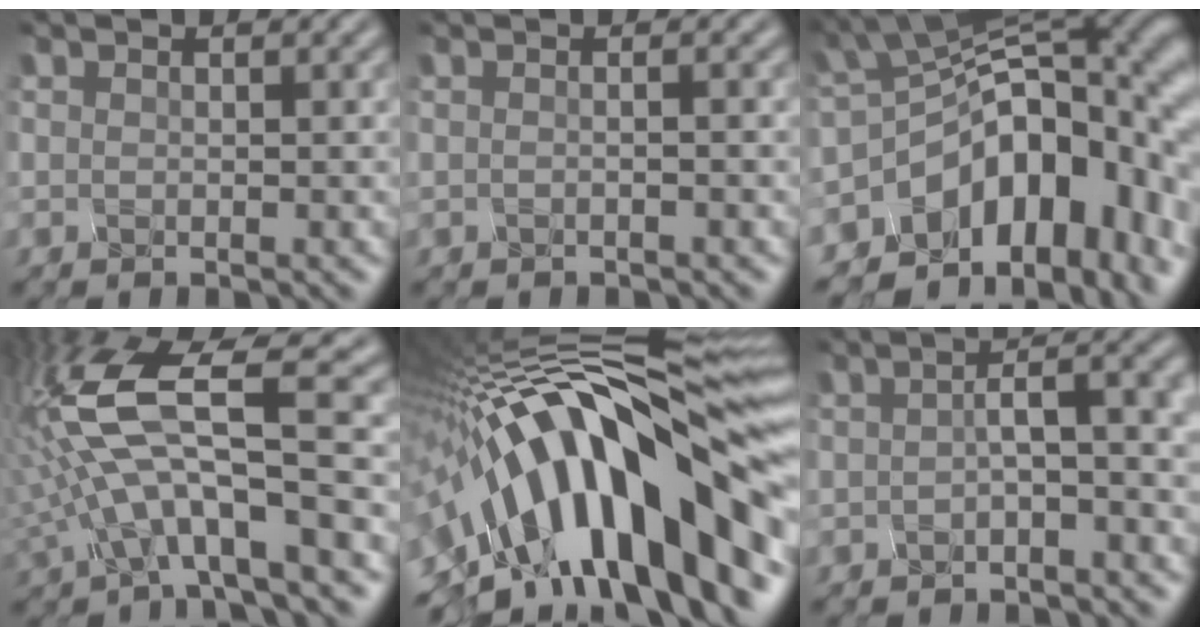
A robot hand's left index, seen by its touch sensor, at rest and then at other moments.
{"total": 2.8, "force": [0.8, 1.6, 2.2], "torque": [-0.014, 0.018, -0.018]}
{"total": 15.6, "force": [-5.7, 9.2, 11.3], "torque": [-0.110, -0.005, -0.083]}
{"total": 11.1, "force": [-1.1, 3.6, 10.4], "torque": [-0.211, 0.011, -0.032]}
{"total": 17.6, "force": [-4.6, 6.9, 15.5], "torque": [-0.214, 0.052, -0.099]}
{"total": 4.4, "force": [-0.2, 1.2, 4.3], "torque": [-0.062, 0.015, -0.012]}